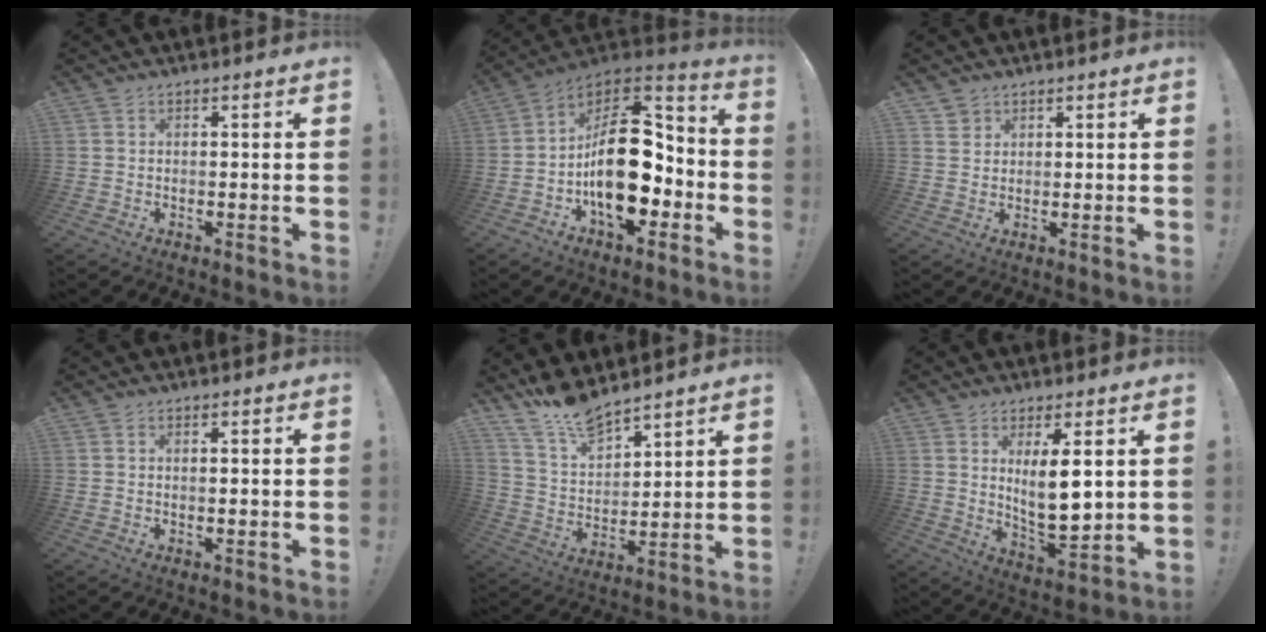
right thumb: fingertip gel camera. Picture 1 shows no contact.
{"total": 22.9, "force": [-3.3, 13.1, 18.5], "torque": [-0.302, 0.023, -0.045]}
{"total": 2.7, "force": [1.8, 2.0, 0.1], "torque": [0.006, -0.013, 0.033]}
{"total": 0.6, "force": [0.2, -0.2, 0.5], "torque": [-0.003, -0.002, 0.002]}
{"total": 11.5, "force": [10.8, 2.7, 3.0], "torque": [-0.070, -0.082, 0.201]}
{"total": 14.0, "force": [3.8, 4.6, 12.7], "torque": [-0.215, -0.028, 0.054]}